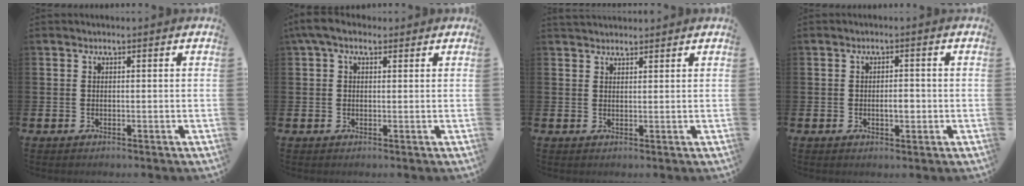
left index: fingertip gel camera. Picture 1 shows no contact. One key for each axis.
{"total": 3.6, "fx": 2.2, "fy": 1.8, "fz": 2.3, "tx": -0.051, "ty": 0.005, "tz": 0.039}
{"total": 2.0, "fx": 1.9, "fy": 0.6, "fz": 0.0, "tx": 0.002, "ty": -0.004, "tz": 0.035}
{"total": 1.9, "fx": -0.5, "fy": 0.9, "fz": 1.6, "tx": -0.021, "ty": -0.001, "tz": -0.012}